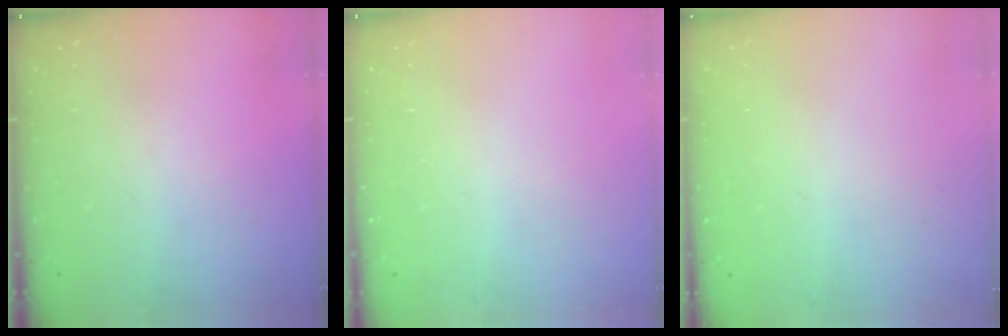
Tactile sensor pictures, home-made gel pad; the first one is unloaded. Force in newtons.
{"total": 0.0}
{"total": 0.0}